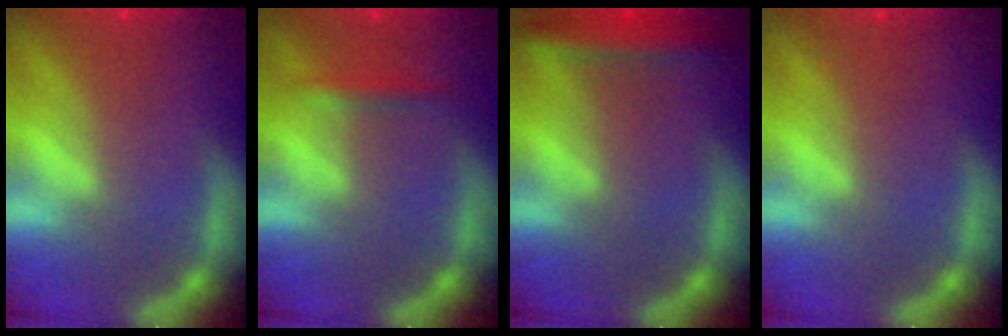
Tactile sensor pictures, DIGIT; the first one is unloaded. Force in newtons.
{"total": 1.4}
{"total": 3.4}
{"total": 0.0}